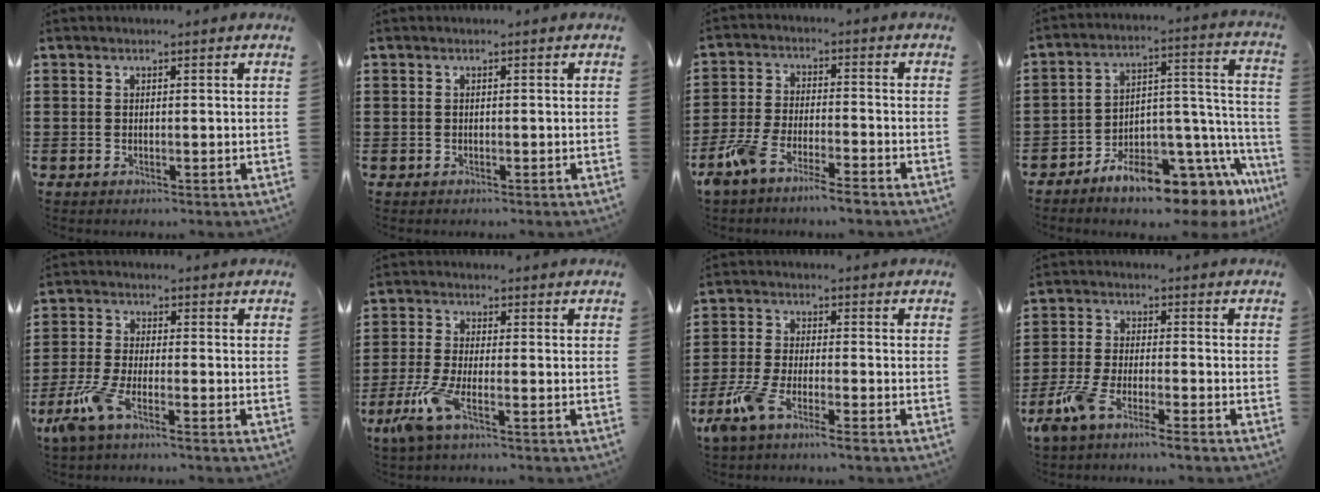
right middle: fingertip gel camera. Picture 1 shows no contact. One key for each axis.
{"total": 0.0}
{"total": 6.4, "fx": -5.3, "fy": 0.7, "fz": 3.5, "tx": -0.092, "ty": -0.010, "tz": -0.105}
{"total": 11.8, "fx": -9.1, "fy": 4.2, "fz": 6.2, "tx": -0.086, "ty": 0.021, "tz": -0.155}
{"total": 5.7, "fx": -3.6, "fy": 1.1, "fz": 4.3, "tx": -0.112, "ty": -0.017, "tz": -0.071}
{"total": 5.9, "fx": -2.9, "fy": 1.4, "fz": 5.0, "tx": -0.130, "ty": -0.019, "tz": -0.060}
{"total": 5.7, "fx": -4.2, "fy": 0.7, "fz": 3.8, "tx": -0.104, "ty": -0.018, "tz": -0.086}
{"total": 6.0, "fx": -4.7, "fy": 0.5, "fz": 3.7, "tx": -0.103, "ty": -0.018, "tz": -0.095}